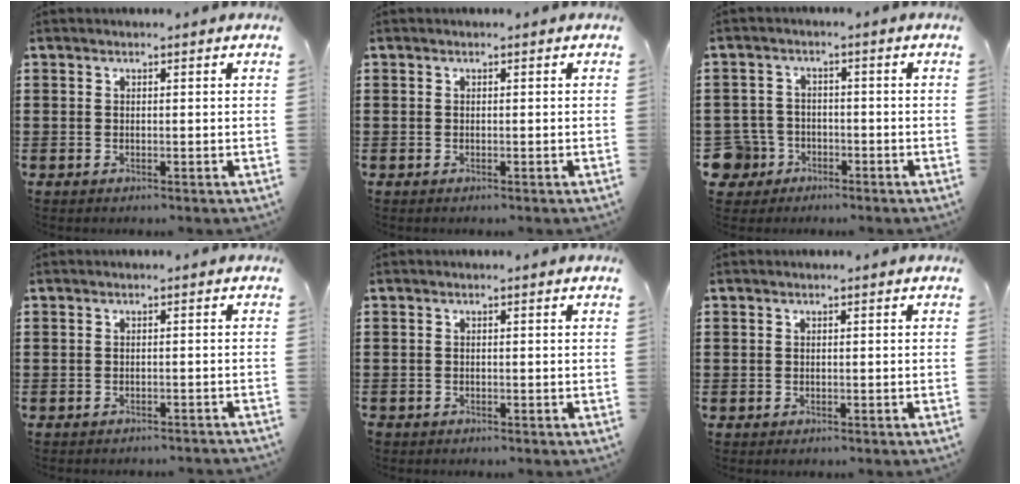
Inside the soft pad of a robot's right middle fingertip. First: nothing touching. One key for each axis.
{"total": 0.0}
{"total": 5.0, "fx": -2.7, "fy": 3.9, "fz": 1.5, "tx": -0.068, "ty": -0.004, "tz": -0.061}
{"total": 1.0, "fx": -1.0, "fy": -0.1, "fz": -0.1, "tx": -0.002, "ty": 0.001, "tz": -0.021}
{"total": 0.7, "fx": -0.6, "fy": 0.3, "fz": 0.0, "tx": -0.001, "ty": -0.003, "tz": -0.013}
{"total": 0.5, "fx": -0.2, "fy": 0.5, "fz": 0.0, "tx": 0.000, "ty": 0.005, "tz": -0.006}